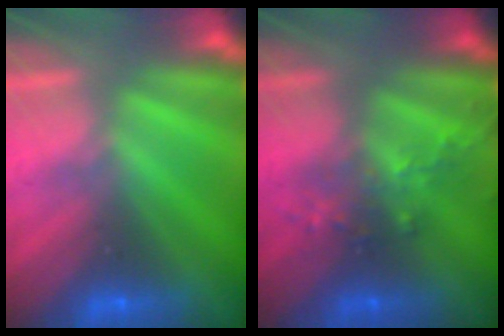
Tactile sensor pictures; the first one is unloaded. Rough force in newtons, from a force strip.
{"total": 2.6}